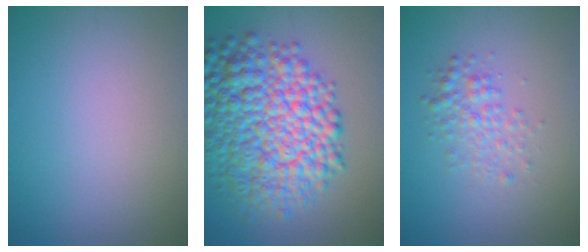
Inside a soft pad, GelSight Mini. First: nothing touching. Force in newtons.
{"total": 12.2, "press": 12.2, "slide": 0.1}
{"total": 2.5, "press": 2.5, "slide": 0.0}